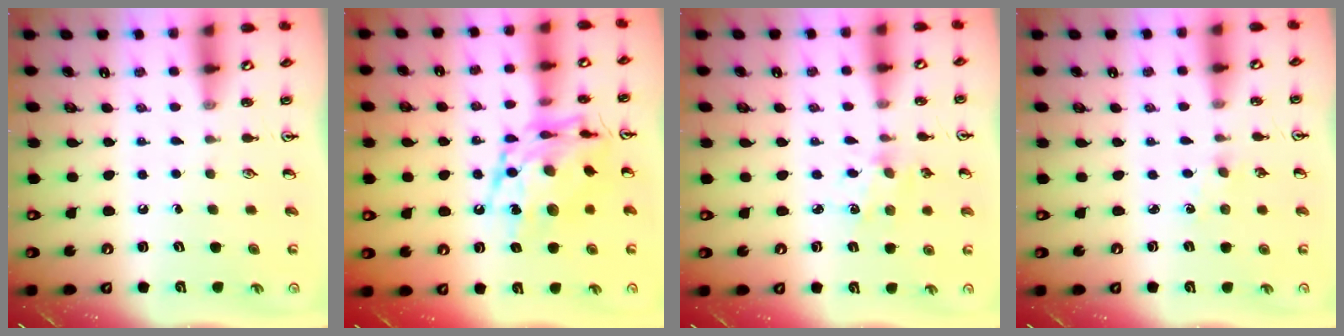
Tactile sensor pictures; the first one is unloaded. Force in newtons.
{"total": 16.5, "press": 16.4, "slide": 1.3}
{"total": 2.9, "press": 2.9, "slide": 0.3}
{"total": 1.2, "press": 1.2, "slide": 0.3}